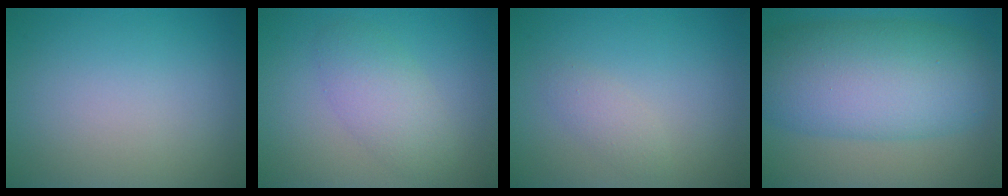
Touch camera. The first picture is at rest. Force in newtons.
{"total": 3.4, "press": 3.4, "slide": 0.1}
{"total": 1.3, "press": 1.3, "slide": 0.1}
{"total": 11.1, "press": 11.1, "slide": 0.1}